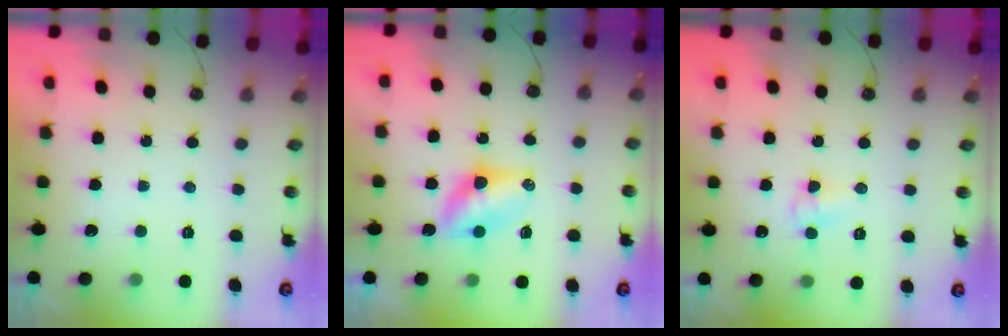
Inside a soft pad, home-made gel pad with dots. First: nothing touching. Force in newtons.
{"total": 5.7, "press": 5.7, "slide": 0.6}
{"total": 4.4, "press": 4.4, "slide": 0.6}